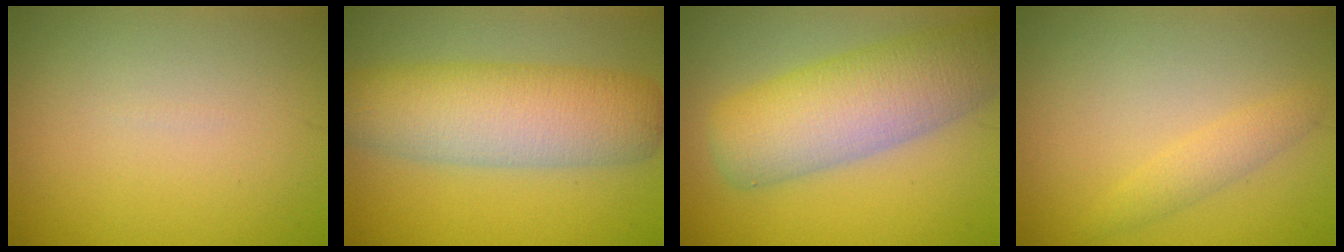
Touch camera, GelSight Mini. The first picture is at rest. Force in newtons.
{"total": 8.5, "press": 8.5, "slide": 0.2}
{"total": 8.6, "press": 8.6, "slide": 0.5}
{"total": 1.7, "press": 1.6, "slide": 0.0}